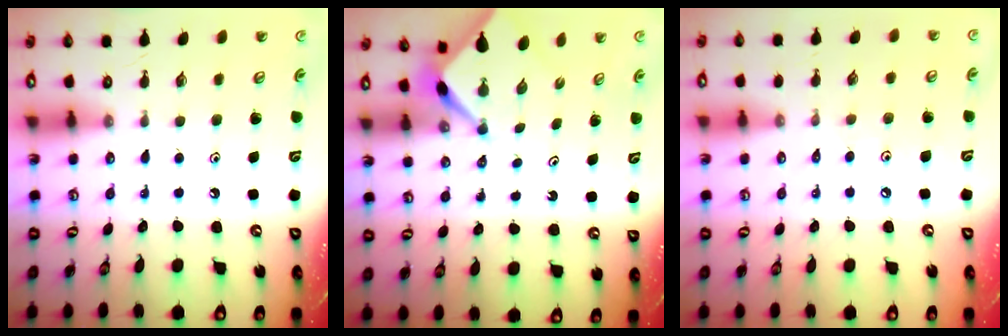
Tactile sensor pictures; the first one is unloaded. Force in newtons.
{"total": 2.6, "press": 2.6, "slide": 0.4}
{"total": 3.8, "press": 3.8, "slide": 0.3}